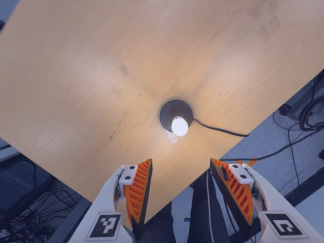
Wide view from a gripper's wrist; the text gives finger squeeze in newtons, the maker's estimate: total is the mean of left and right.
{"total": 0.0}